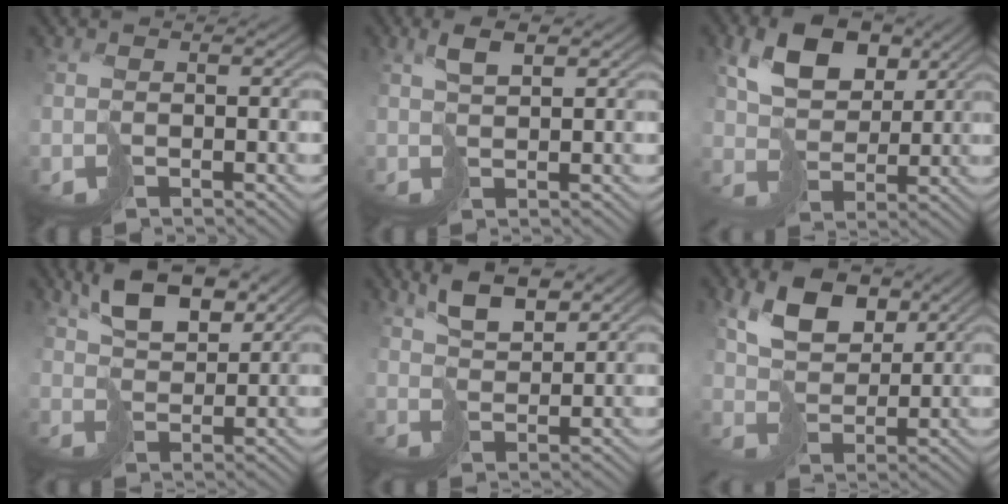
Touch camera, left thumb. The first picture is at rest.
{"total": 3.2, "force": [1.6, 1.1, 2.5], "torque": [-0.058, 0.005, 0.030]}
{"total": 8.6, "force": [4.0, 5.5, 5.3], "torque": [-0.114, -0.001, 0.068]}
{"total": 7.0, "force": [4.1, 3.3, 4.6], "torque": [-0.095, 0.007, 0.076]}
{"total": 5.5, "force": [3.5, 2.2, 3.6], "torque": [-0.078, 0.003, 0.065]}
{"total": 8.0, "force": [4.1, 4.7, 5.0], "torque": [-0.108, 0.000, 0.072]}